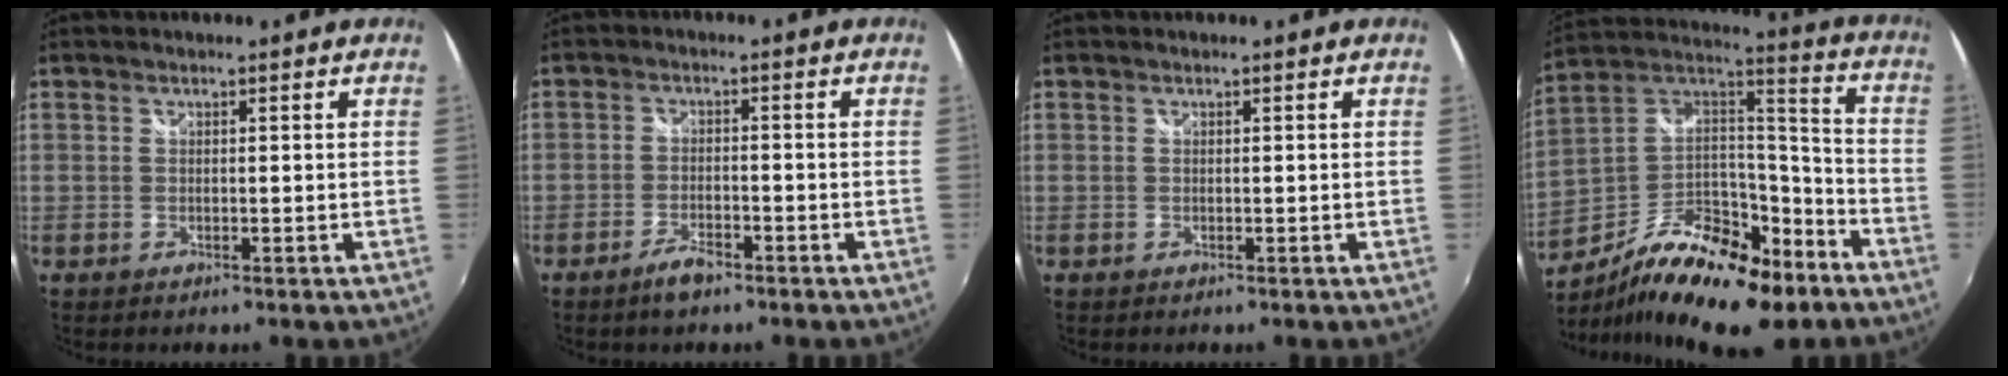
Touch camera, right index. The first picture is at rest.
{"total": 3.7, "force": [-2.9, 1.0, 2.2], "torque": [-0.055, -0.002, -0.053]}
{"total": 0.0}
{"total": 25.6, "force": [-15.8, 11.1, 16.8], "torque": [-0.306, -0.002, -0.251]}